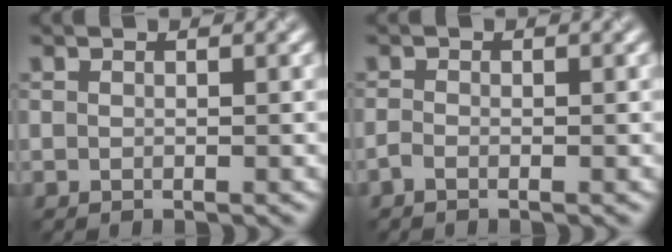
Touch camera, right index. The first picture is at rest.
{"total": 0.7, "force": [-0.5, 0.2, 0.4], "torque": [-0.011, -0.002, -0.012]}